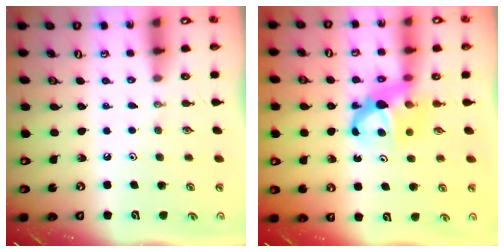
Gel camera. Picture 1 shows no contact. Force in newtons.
{"total": 7.4, "press": 7.3, "slide": 0.6}